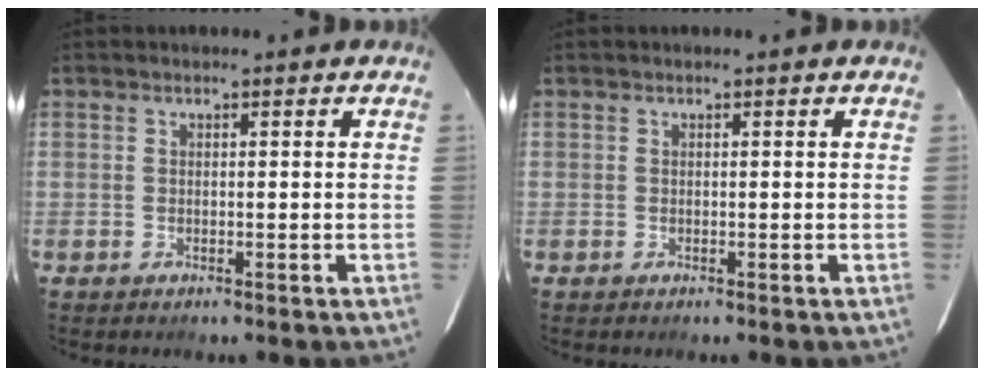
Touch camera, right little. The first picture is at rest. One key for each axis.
{"total": 0.0}